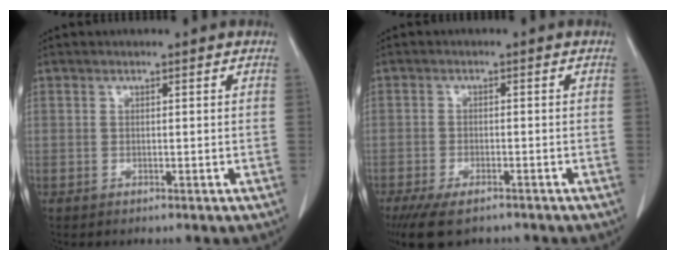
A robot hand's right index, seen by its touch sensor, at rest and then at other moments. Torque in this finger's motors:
{"motor_torque": [1.03, -0.89, 0.35, 0.11]}